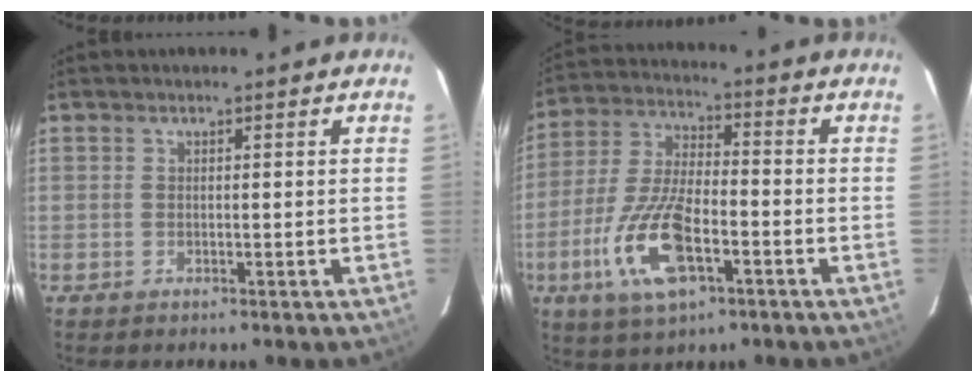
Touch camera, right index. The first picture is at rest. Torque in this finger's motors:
{"motor_torque": [1.85, -0.29, 0.76, 0.11]}